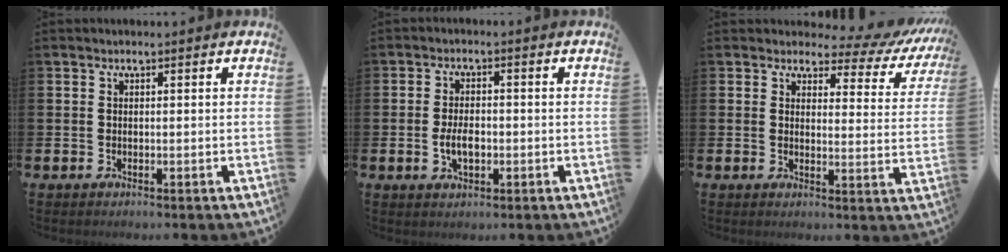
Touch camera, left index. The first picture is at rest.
{"total": 3.5, "force": [-0.6, 2.0, 2.8], "torque": [-0.041, -0.001, -0.014]}
{"total": 3.6, "force": [2.7, 2.1, 1.1], "torque": [-0.011, -0.033, 0.032]}